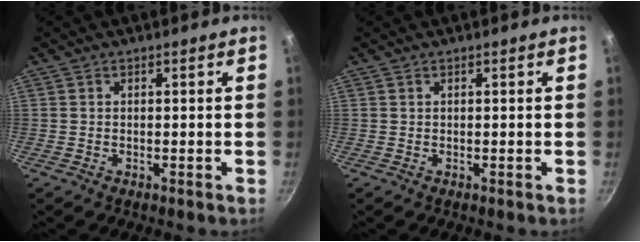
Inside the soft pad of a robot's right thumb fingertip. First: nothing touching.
{"total": 0.0}